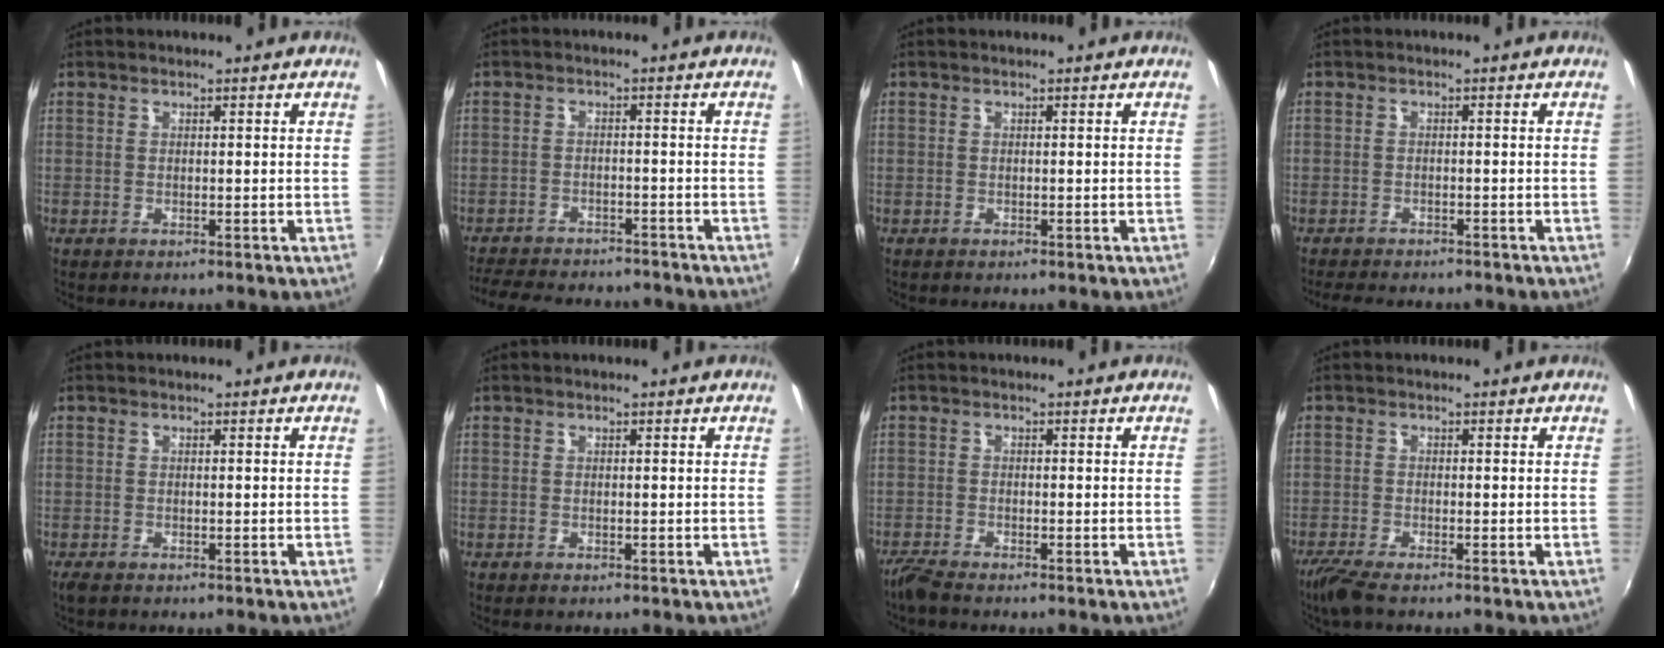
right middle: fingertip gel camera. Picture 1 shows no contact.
{"total": 14.2, "force": [-12.5, 4.0, 5.4], "torque": [-0.125, -0.009, -0.181]}
{"total": 0.0}
{"total": 6.6, "force": [-5.8, 1.6, 2.6], "torque": [-0.066, -0.012, -0.089]}
{"total": 1.3, "force": [-0.9, 0.5, 0.8], "torque": [-0.017, -0.006, -0.016]}
{"total": 0.0}
{"total": 2.8, "force": [-2.6, 0.1, 1.2], "torque": [-0.037, -0.010, -0.052]}
{"total": 4.0, "force": [-3.1, 0.3, 2.5], "torque": [-0.066, -0.015, -0.062]}